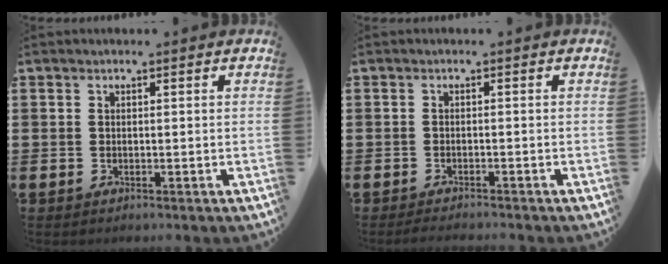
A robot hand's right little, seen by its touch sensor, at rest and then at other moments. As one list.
[{"total": 1.1, "force": [-1.0, -0.1, 0.2], "torque": [-0.004, -0.002, -0.021]}]